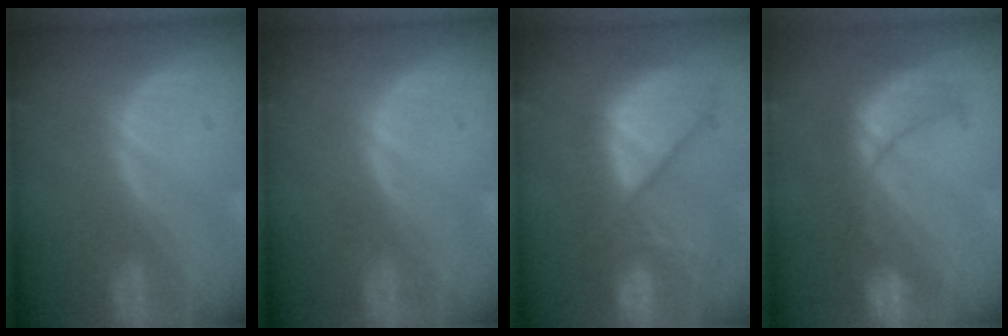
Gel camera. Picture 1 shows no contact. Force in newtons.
{"total": 0.0}
{"total": 10.6, "press": 9.9, "slide": 4.0}
{"total": 7.9, "press": 7.8, "slide": 1.3}